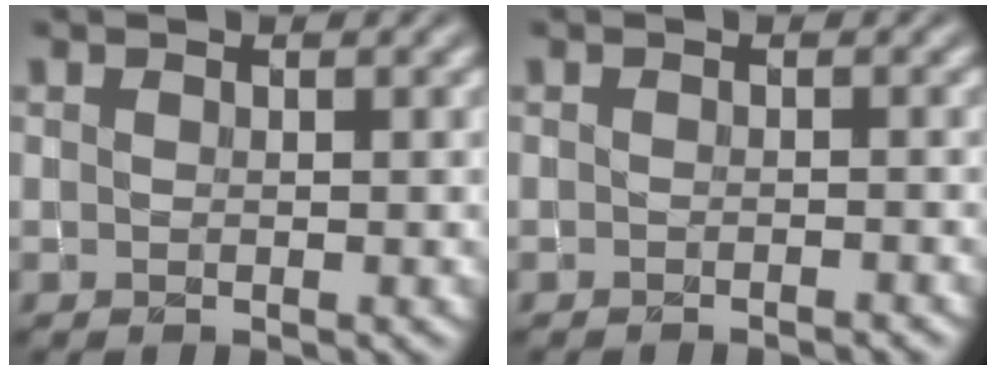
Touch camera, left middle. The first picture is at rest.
{"total": 1.1, "force": [-1.0, 0.1, 0.5], "torque": [-0.001, -0.005, -0.017]}